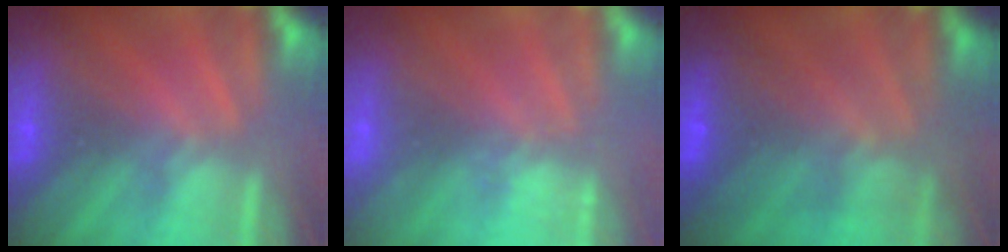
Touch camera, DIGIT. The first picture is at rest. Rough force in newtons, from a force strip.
{"total": 2.7}
{"total": 7.4}